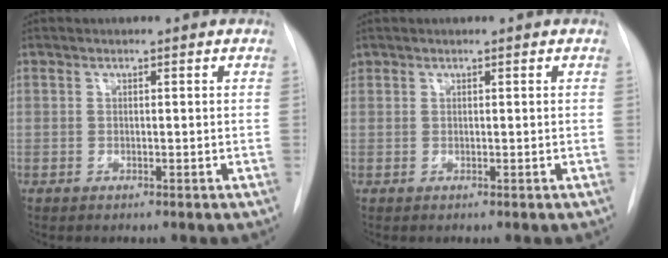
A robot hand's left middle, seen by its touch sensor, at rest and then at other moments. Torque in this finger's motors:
{"motor_torque": [0.07, -0.07, 0.10, 0.00]}